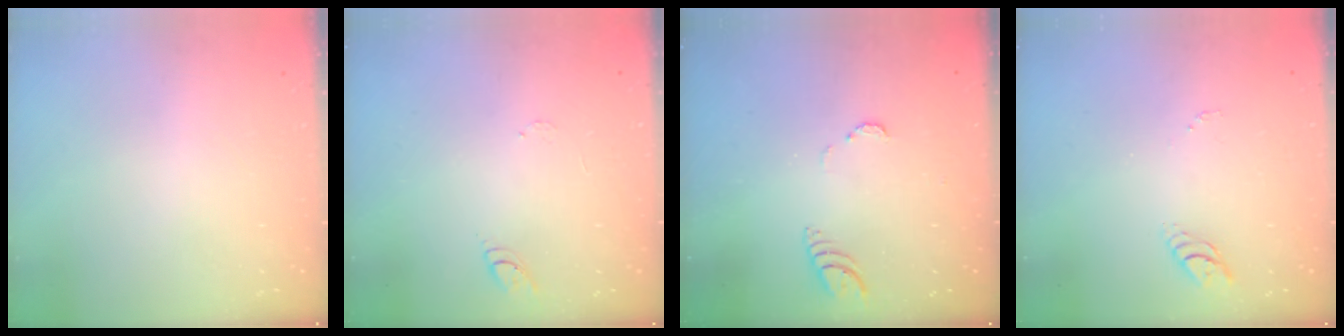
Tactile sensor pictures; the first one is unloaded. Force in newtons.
{"total": 5.5, "press": 5.4, "slide": 0.5}
{"total": 3.4, "press": 3.4, "slide": 0.4}
{"total": 4.1, "press": 4.0, "slide": 0.4}